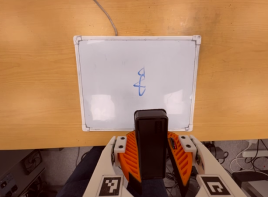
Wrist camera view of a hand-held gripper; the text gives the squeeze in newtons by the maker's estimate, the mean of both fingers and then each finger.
{"total": 7.2, "left": 8.0, "right": 6.4}